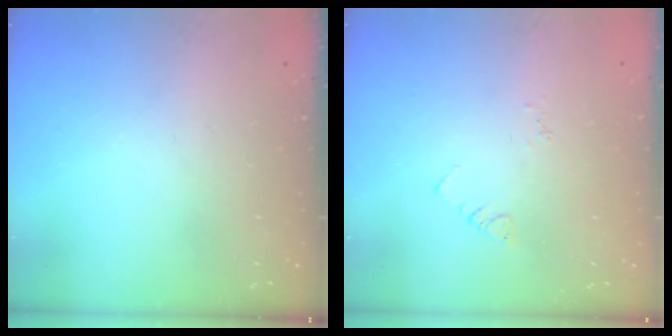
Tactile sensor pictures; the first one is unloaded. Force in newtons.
{"total": 2.5, "press": 2.5, "slide": 0.4}